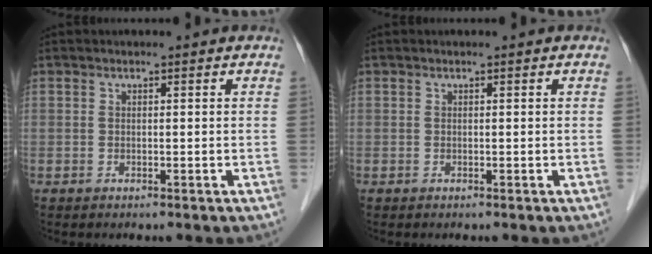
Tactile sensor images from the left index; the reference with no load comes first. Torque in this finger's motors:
{"motor_torque": [0.04, 0.04, 0.00, -0.01]}